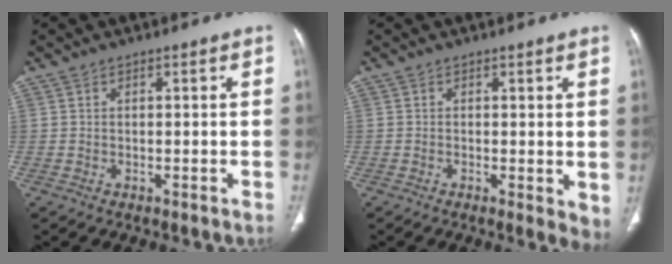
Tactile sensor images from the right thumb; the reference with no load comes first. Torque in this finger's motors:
{"motor_torque": [-0.01, 0.26, -0.21, 0.16, 0.01]}